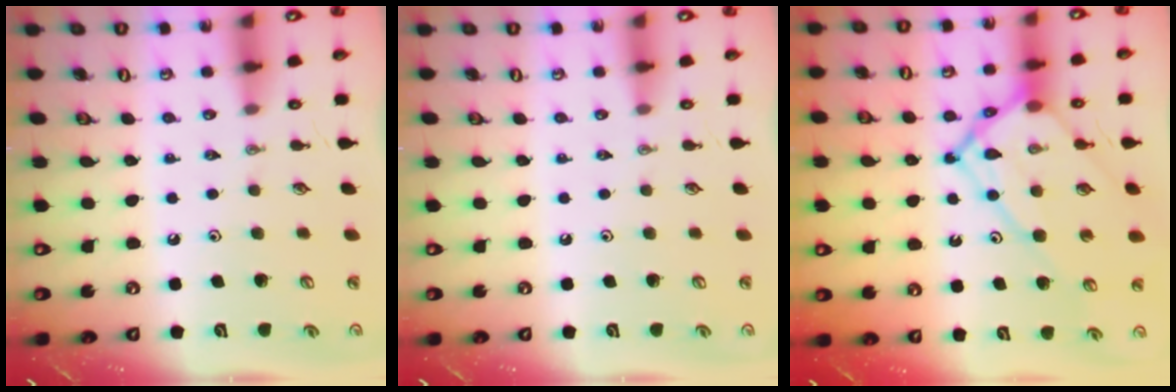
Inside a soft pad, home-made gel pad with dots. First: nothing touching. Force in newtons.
{"total": 0.0}
{"total": 16.0, "press": 16.0, "slide": 1.3}